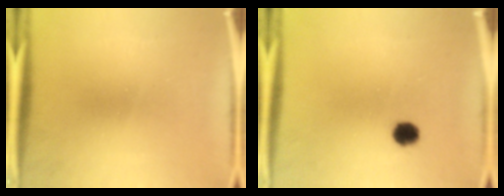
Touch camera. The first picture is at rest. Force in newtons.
{"total": 3.1}